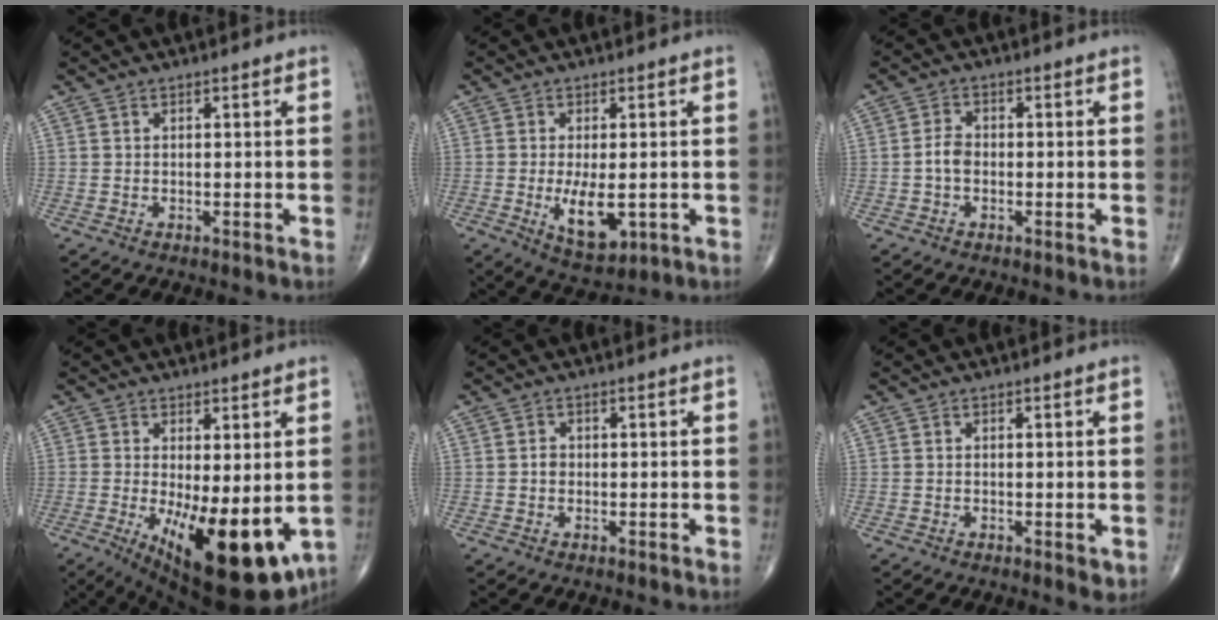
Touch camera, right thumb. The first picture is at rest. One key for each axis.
{"total": 7.9, "fx": -1.5, "fy": 3.6, "fz": 6.9, "tx": -0.105, "ty": -0.017, "tz": -0.014}
{"total": 2.9, "fx": -0.7, "fy": 2.0, "fz": 2.0, "tx": -0.034, "ty": 0.011, "tz": -0.020}
{"total": 17.2, "fx": -4.0, "fy": 6.5, "fz": 15.5, "tx": -0.202, "ty": -0.033, "tz": -0.035}
{"total": 1.2, "fx": -0.2, "fy": 1.0, "fz": 0.6, "tx": -0.003, "ty": 0.004, "tz": -0.007}
{"total": 1.9, "fx": -0.4, "fy": 0.8, "fz": 1.7, "tx": -0.020, "ty": -0.007, "tz": -0.005}